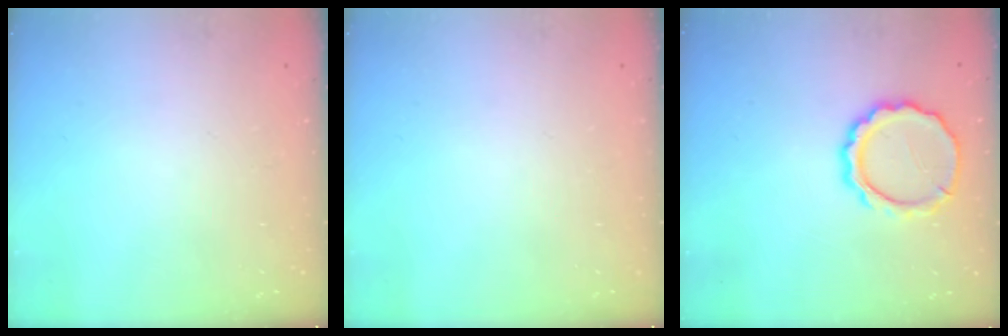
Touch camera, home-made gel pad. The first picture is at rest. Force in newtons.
{"total": 0.0}
{"total": 11.2, "press": 11.1, "slide": 1.5}